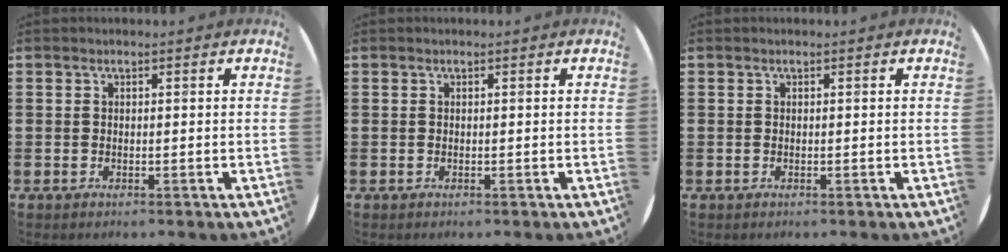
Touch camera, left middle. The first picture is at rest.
{"total": 0.0}
{"total": 0.0}